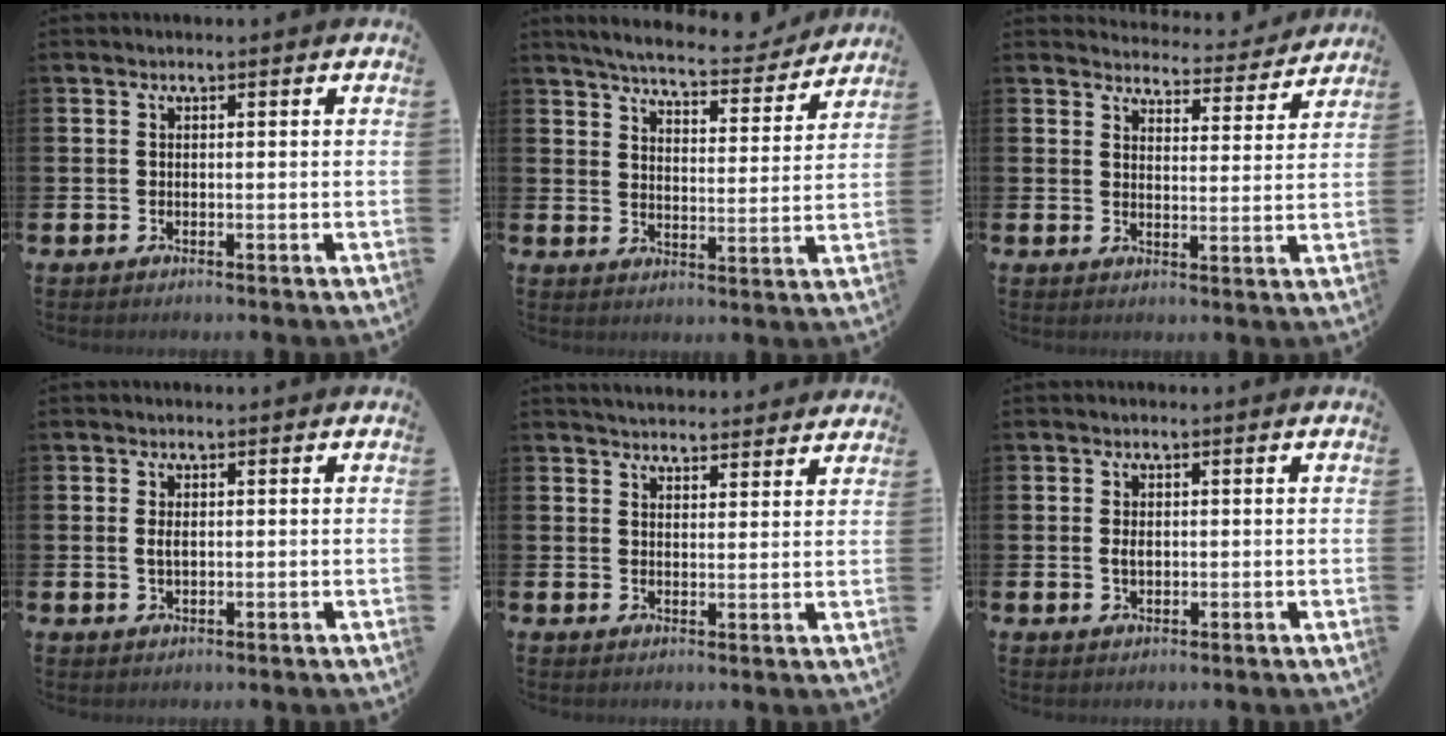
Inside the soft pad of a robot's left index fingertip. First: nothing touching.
{"total": 6.1, "force": [5.9, 0.6, 1.5], "torque": [-0.040, -0.044, 0.096]}
{"total": 4.1, "force": [4.0, 0.8, 0.2], "torque": [-0.008, -0.036, 0.065]}
{"total": 1.2, "force": [0.3, 0.6, 1.0], "torque": [-0.019, 0.004, 0.002]}
{"total": 4.1, "force": [4.1, 0.4, 0.0], "torque": [-0.003, -0.024, 0.074]}
{"total": 1.3, "force": [0.1, 0.8, 0.9], "torque": [-0.009, 0.002, -0.001]}